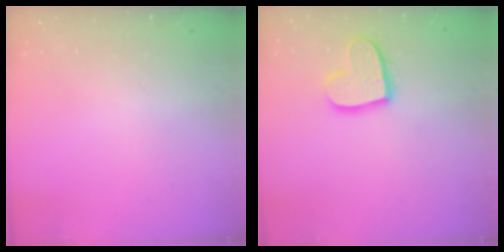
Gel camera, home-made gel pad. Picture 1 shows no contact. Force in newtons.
{"total": 13.7, "press": 13.6, "slide": 1.1}